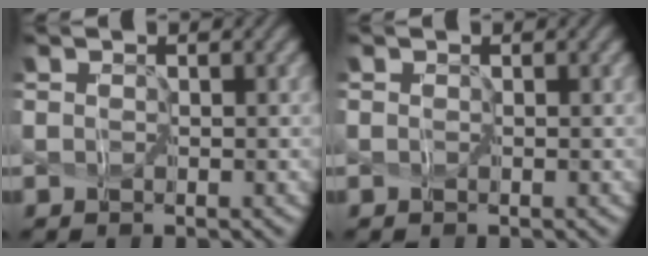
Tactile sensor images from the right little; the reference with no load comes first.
{"total": 0.0}